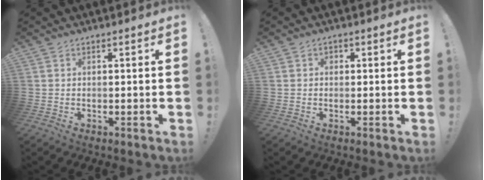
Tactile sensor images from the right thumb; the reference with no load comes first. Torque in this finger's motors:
{"motor_torque": [-0.09, 0.12, -0.11, 0.06, 0.13]}